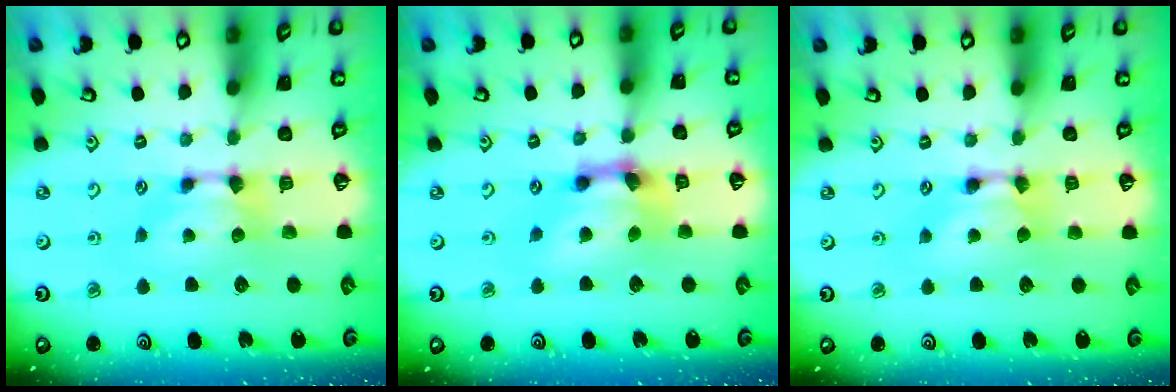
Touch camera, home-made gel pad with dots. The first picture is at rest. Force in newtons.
{"total": 4.5, "press": 4.1, "slide": 1.9}
{"total": 1.6, "press": 1.6, "slide": 0.1}